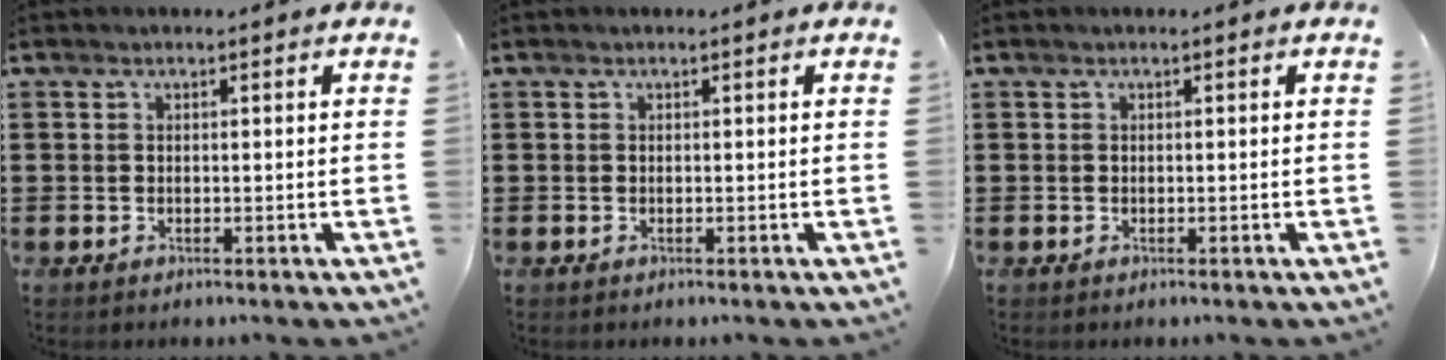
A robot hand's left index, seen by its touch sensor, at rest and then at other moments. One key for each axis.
{"total": 0.0}
{"total": 0.0}